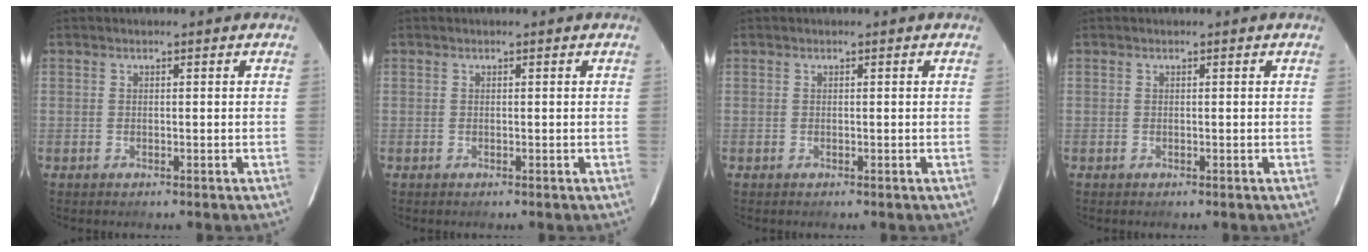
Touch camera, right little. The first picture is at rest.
{"total": 0.0}
{"total": 0.0}
{"total": 0.0}